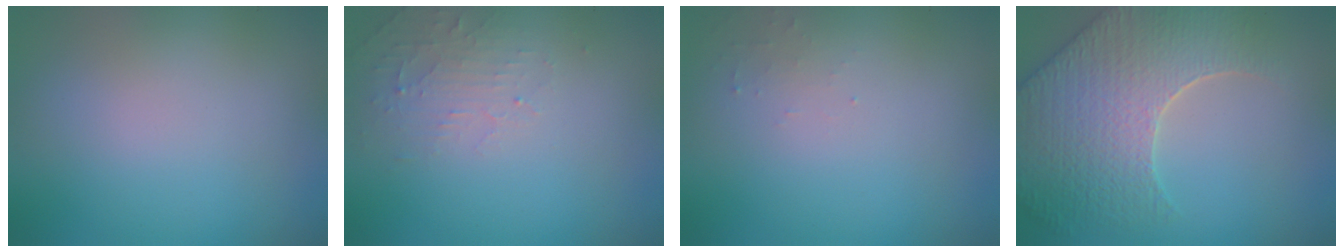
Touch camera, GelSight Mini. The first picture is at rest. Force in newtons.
{"total": 2.0, "press": 1.9, "slide": 0.4}
{"total": 0.7, "press": 0.7, "slide": 0.2}
{"total": 8.6, "press": 6.3, "slide": 5.9}